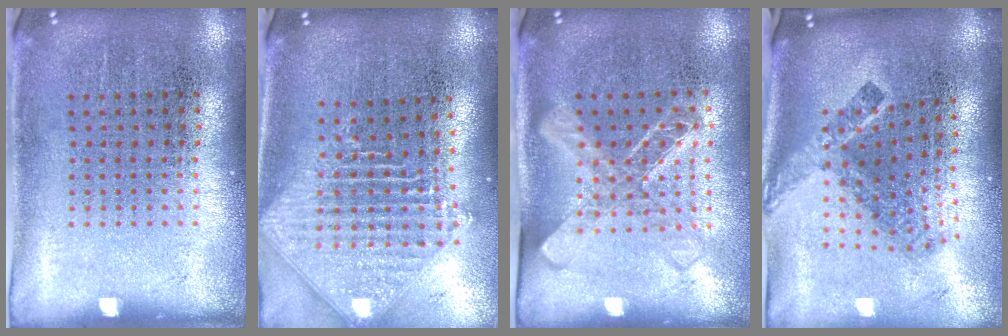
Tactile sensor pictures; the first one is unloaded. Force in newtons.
{"total": 2.3, "press": 1.8, "slide": 1.4}
{"total": 1.7, "press": 1.4, "slide": 1.0}
{"total": 2.5, "press": 1.6, "slide": 1.9}